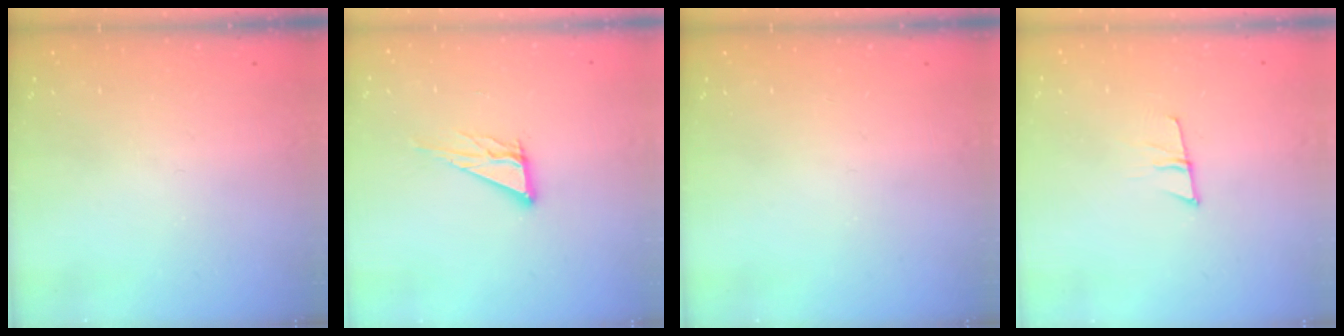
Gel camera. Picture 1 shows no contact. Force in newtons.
{"total": 9.0, "press": 8.9, "slide": 0.7}
{"total": 0.0}
{"total": 6.0, "press": 5.9, "slide": 1.0}